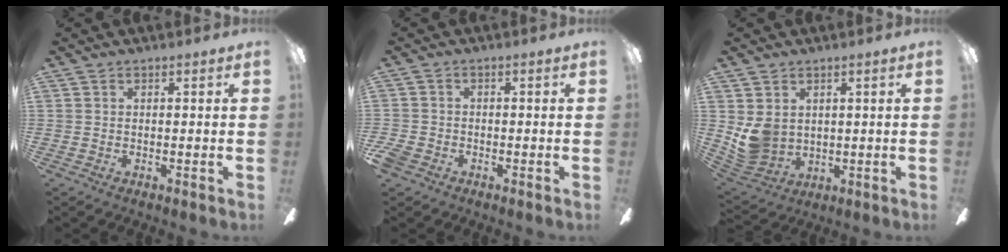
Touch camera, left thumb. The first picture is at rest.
{"total": 2.9, "force": [-1.9, 1.9, 1.2], "torque": [-0.031, 0.006, -0.039]}
{"total": 7.3, "force": [2.0, 6.3, 3.2], "torque": [-0.090, -0.008, 0.041]}